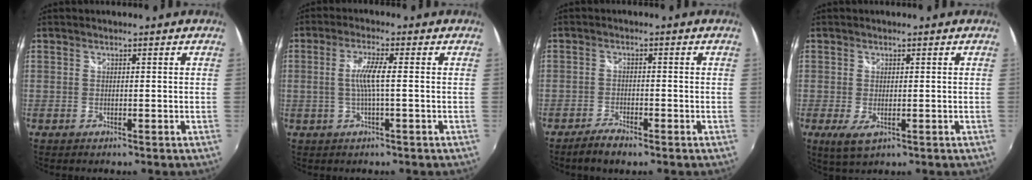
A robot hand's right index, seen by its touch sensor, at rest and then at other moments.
{"total": 4.8, "force": [-0.2, 0.0, 4.8], "torque": [-0.095, 0.000, -0.001]}
{"total": 3.4, "force": [-2.8, 0.8, 1.9], "torque": [-0.056, -0.002, -0.057]}
{"total": 3.8, "force": [-0.9, 1.9, 3.1], "torque": [-0.057, -0.014, -0.009]}